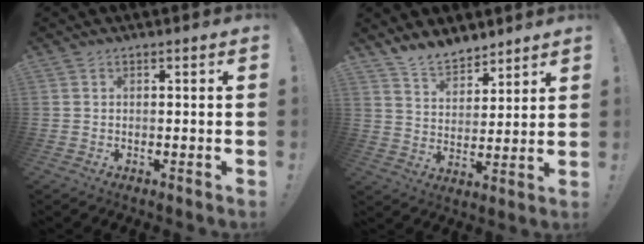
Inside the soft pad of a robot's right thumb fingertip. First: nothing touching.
{"total": 9.3, "force": [8.3, 3.9, 1.8], "torque": [-0.044, -0.061, 0.162]}